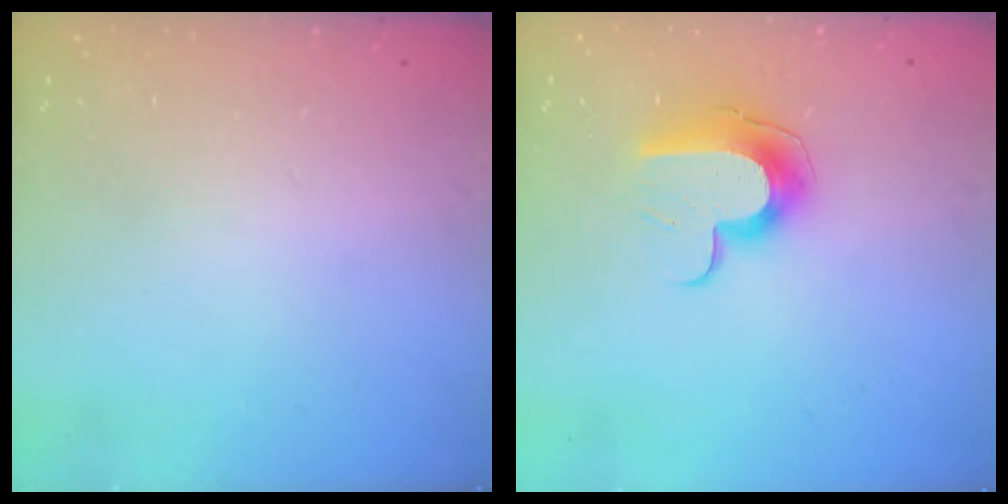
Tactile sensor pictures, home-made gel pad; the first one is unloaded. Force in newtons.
{"total": 10.0, "press": 9.9, "slide": 1.1}